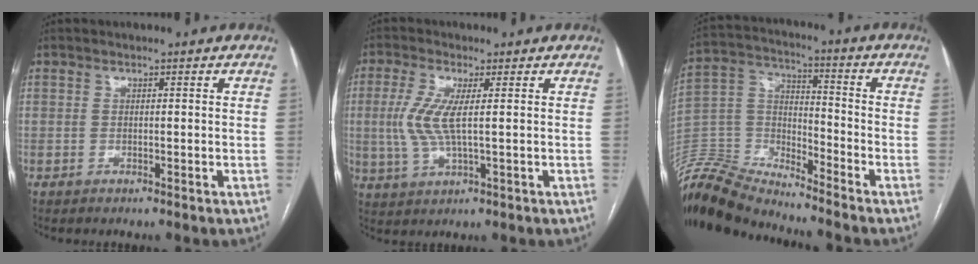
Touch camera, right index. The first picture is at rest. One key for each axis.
{"total": 6.4, "fx": 0.6, "fy": 1.2, "fz": 6.2, "tx": -0.154, "ty": -0.003, "tz": 0.012}
{"total": 14.1, "fx": -13.8, "fy": 1.5, "fz": 2.2, "tx": -0.047, "ty": 0.040, "tz": -0.266}